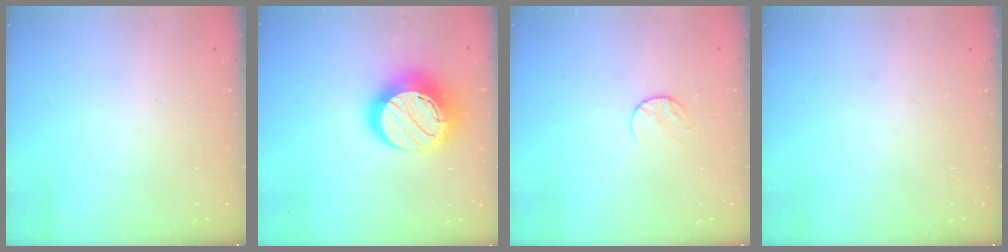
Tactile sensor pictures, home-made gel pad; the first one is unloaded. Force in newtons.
{"total": 21.3, "press": 21.3, "slide": 1.4}
{"total": 5.5, "press": 5.5, "slide": 0.6}
{"total": 0.0}